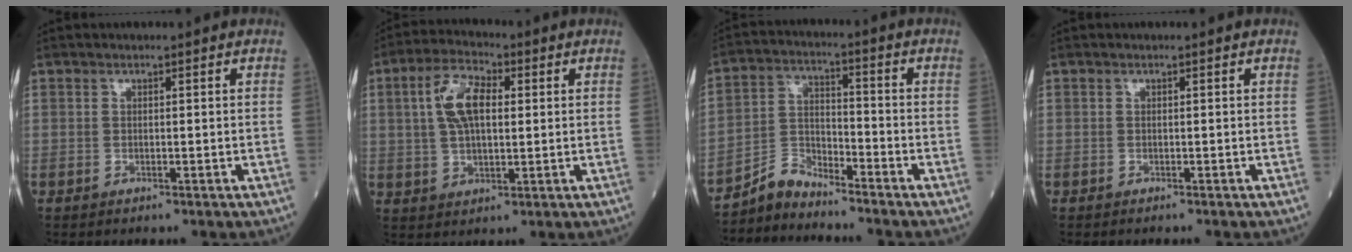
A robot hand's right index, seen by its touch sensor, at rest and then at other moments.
{"total": 8.3, "force": [1.9, 3.6, 7.2], "torque": [-0.149, 0.019, 0.037]}
{"total": 5.2, "force": [-5.1, 0.7, 0.0], "torque": [0.000, 0.009, -0.096]}
{"total": 0.0}